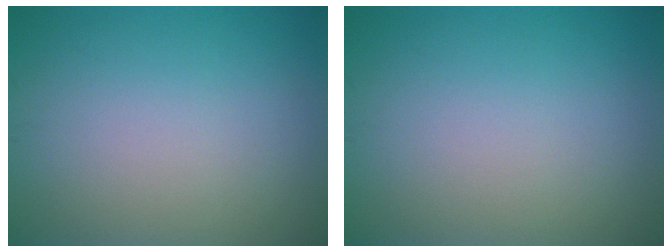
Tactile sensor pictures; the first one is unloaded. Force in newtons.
{"total": 0.0}